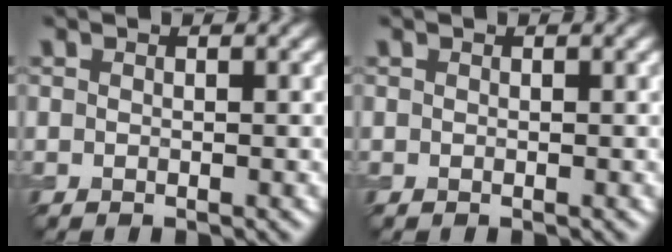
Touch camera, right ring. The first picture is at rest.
{"total": 0.0}